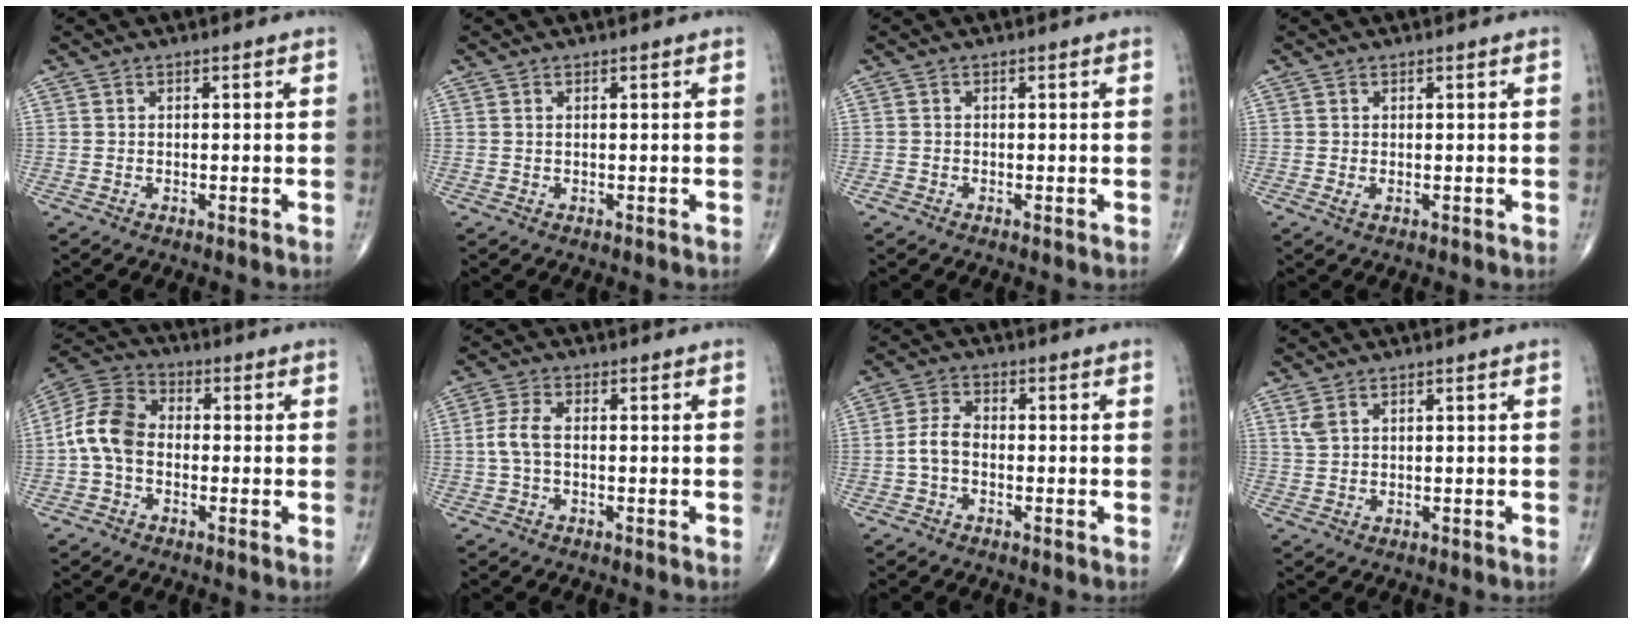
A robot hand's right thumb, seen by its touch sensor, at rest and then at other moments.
{"total": 0.0}
{"total": 0.0}
{"total": 0.7, "force": [0.0, 0.3, 0.6], "torque": [-0.014, 0.000, 0.002]}
{"total": 9.8, "force": [-1.2, 7.0, 6.8], "torque": [-0.127, 0.030, -0.039]}
{"total": 4.0, "force": [-0.2, 2.0, 3.5], "torque": [-0.083, 0.009, -0.009]}
{"total": 4.0, "force": [-1.0, 2.4, 3.0], "torque": [-0.059, 0.016, -0.027]}
{"total": 2.1, "force": [1.2, 0.9, 1.4], "torque": [-0.035, 0.005, 0.036]}